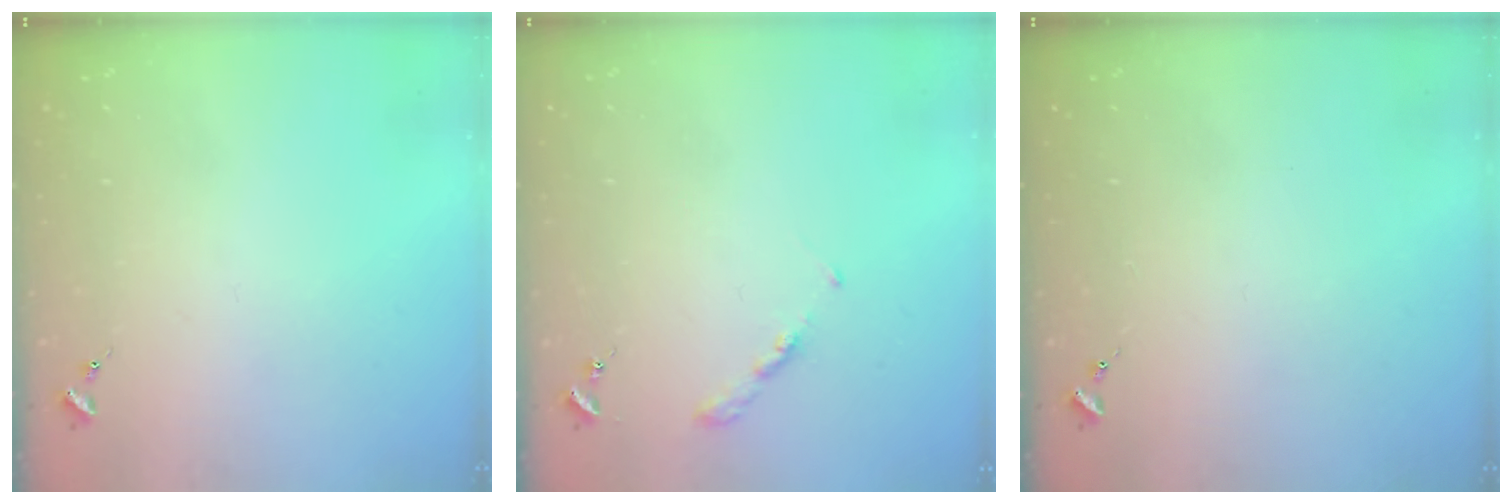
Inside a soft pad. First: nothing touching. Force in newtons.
{"total": 3.2, "press": 3.2, "slide": 0.4}
{"total": 0.0}